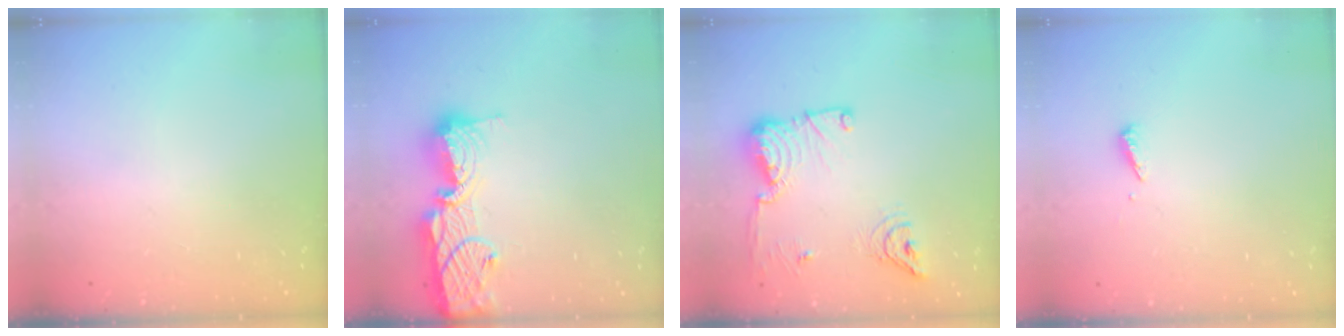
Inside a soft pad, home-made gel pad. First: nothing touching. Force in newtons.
{"total": 16.6, "press": 16.1, "slide": 4.0}
{"total": 14.7, "press": 14.6, "slide": 2.1}
{"total": 2.5, "press": 2.5, "slide": 0.1}